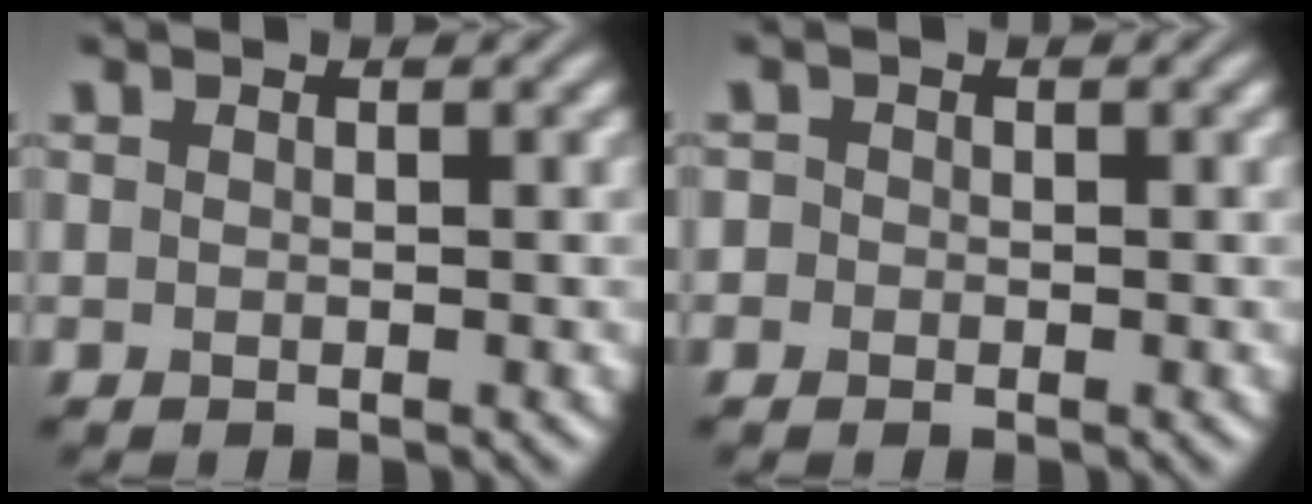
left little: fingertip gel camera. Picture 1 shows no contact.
{"total": 0.7, "force": [-0.3, 0.7, 0.1], "torque": [0.002, -0.004, -0.008]}